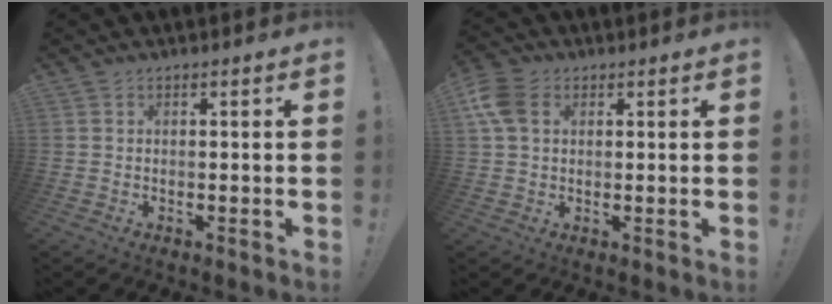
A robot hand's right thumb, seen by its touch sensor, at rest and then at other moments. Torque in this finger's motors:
{"motor_torque": [0.11, 0.11, 0.14, -0.09, 0.03]}